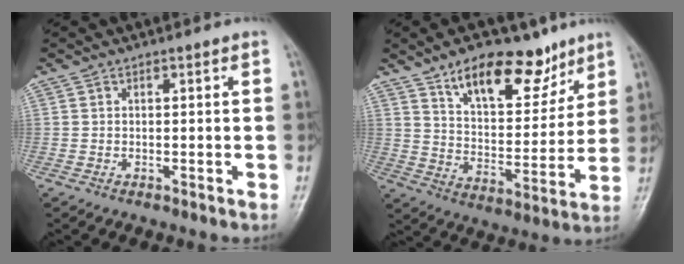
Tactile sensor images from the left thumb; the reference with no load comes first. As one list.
[{"total": 16.3, "force": [10.7, 7.9, 9.4], "torque": [-0.094, -0.062, 0.177]}]